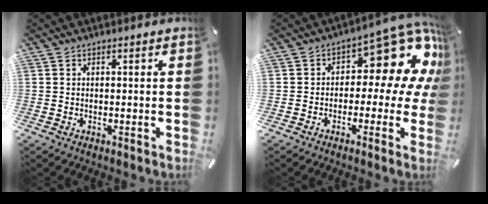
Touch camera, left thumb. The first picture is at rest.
{"total": 14.3, "force": [6.9, 7.1, 10.4], "torque": [-0.126, -0.060, 0.108]}